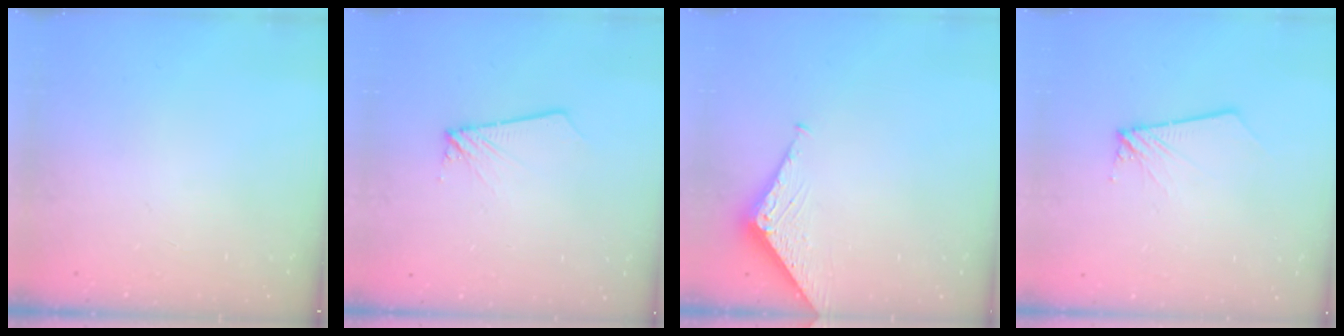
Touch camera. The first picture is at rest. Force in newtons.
{"total": 1.9, "press": 1.9, "slide": 0.1}
{"total": 4.1, "press": 4.1, "slide": 0.4}
{"total": 2.7, "press": 2.7, "slide": 0.2}